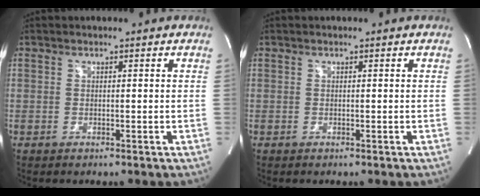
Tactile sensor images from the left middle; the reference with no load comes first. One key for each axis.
{"total": 0.0}